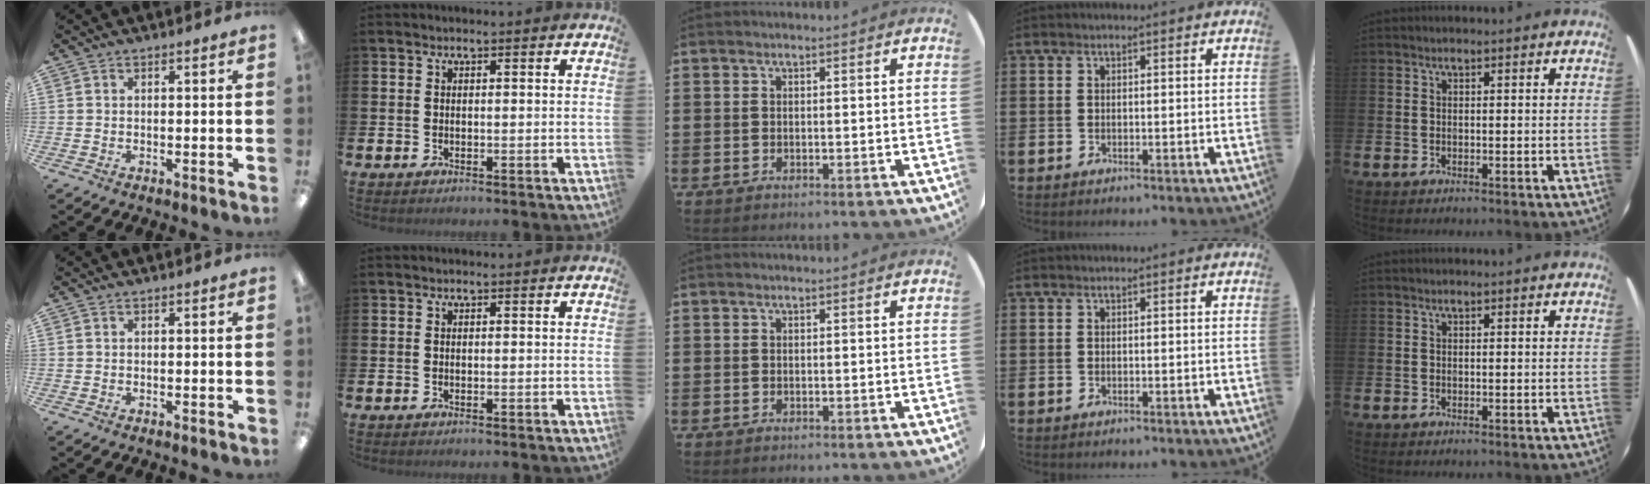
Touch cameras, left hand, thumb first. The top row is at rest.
{}